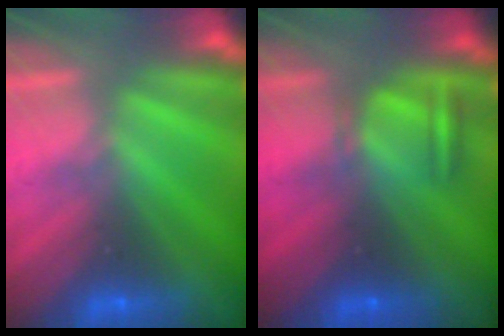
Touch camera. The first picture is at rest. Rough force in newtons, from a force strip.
{"total": 3.2}